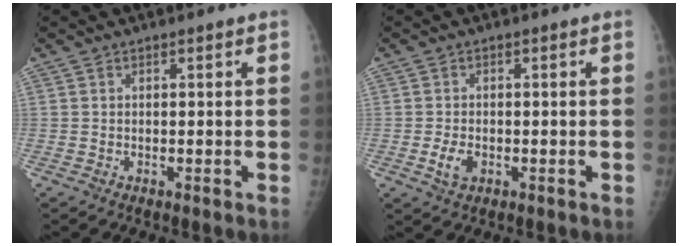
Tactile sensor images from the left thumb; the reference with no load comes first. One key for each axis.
{"total": 3.2, "fx": -0.9, "fy": 2.1, "fz": 2.2, "tx": -0.040, "ty": 0.000, "tz": -0.014}